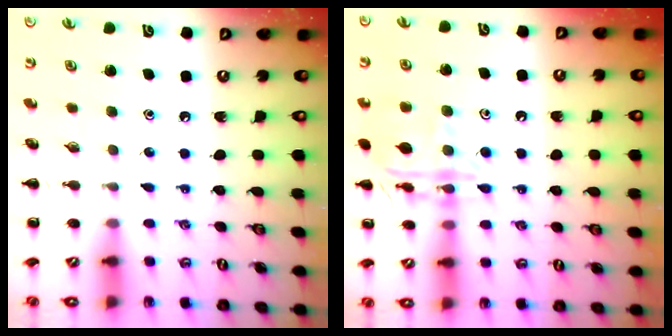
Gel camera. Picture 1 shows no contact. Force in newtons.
{"total": 13.6, "press": 13.6, "slide": 0.8}